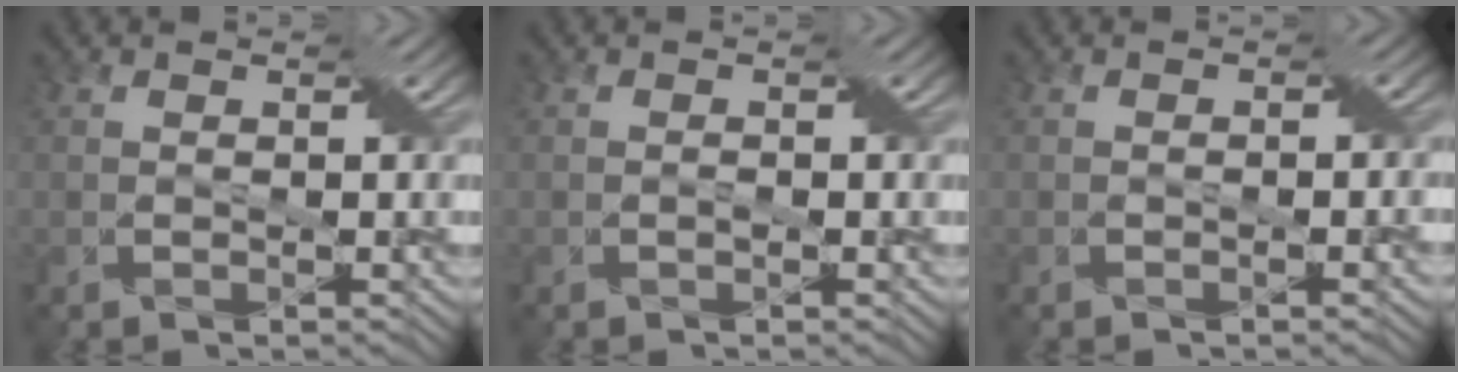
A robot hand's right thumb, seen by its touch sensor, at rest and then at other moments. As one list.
[{"total": 0.5, "force": [-0.4, 0.1, 0.3], "torque": [-0.004, 0.000, -0.009]}, {"total": 0.8, "force": [-0.4, 0.1, 0.7], "torque": [-0.011, 0.003, -0.010]}]